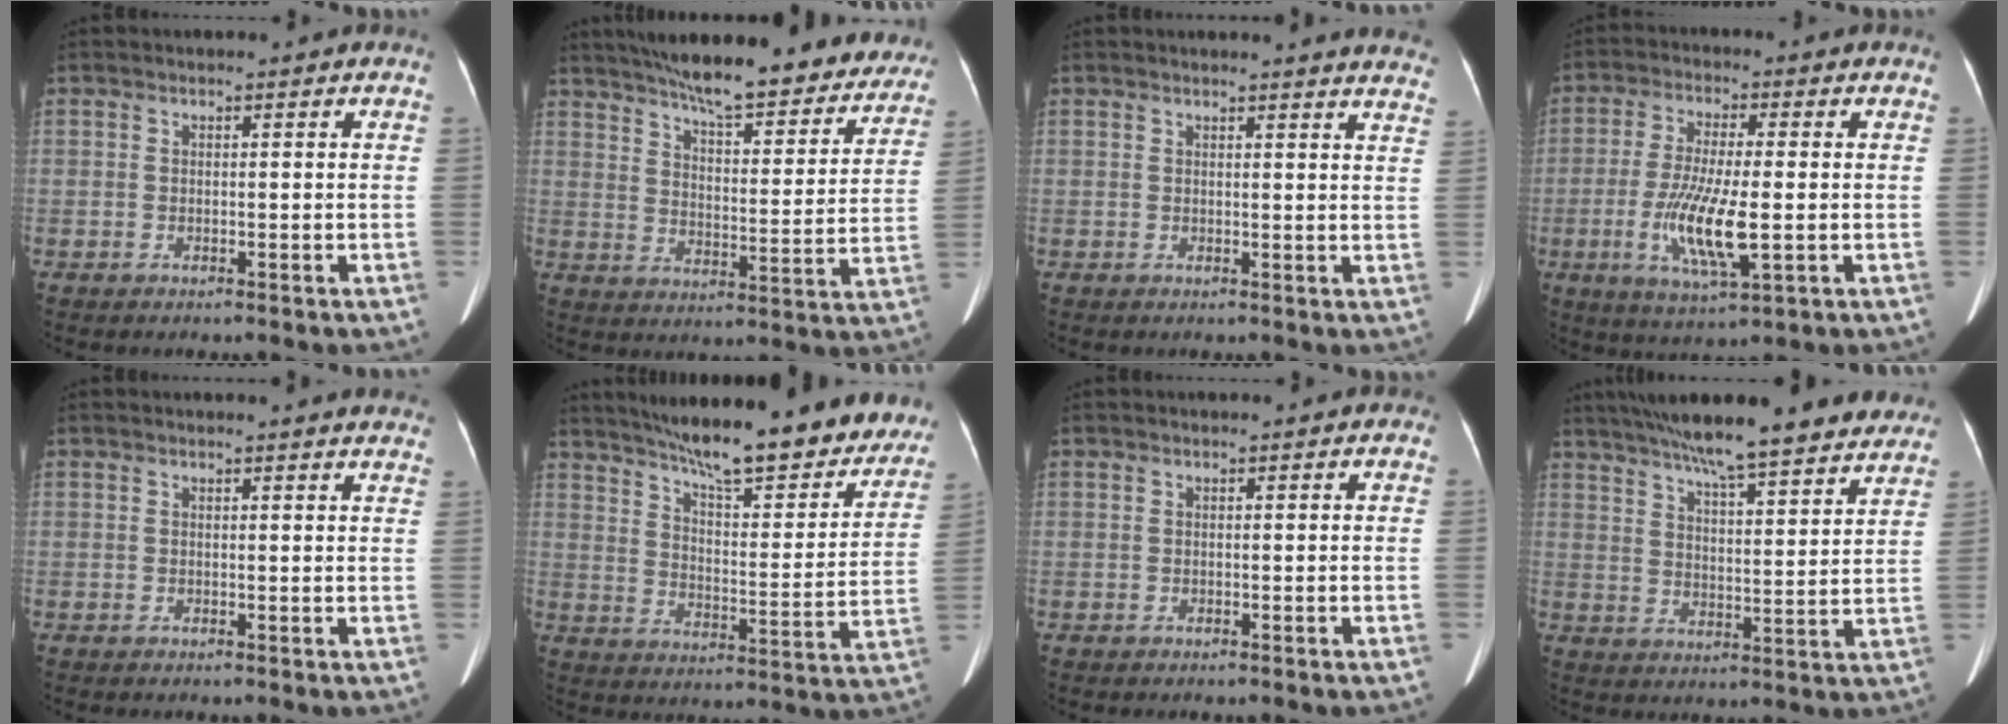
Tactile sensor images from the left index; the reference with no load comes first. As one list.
[{"total": 26.4, "force": [22.8, 5.5, 12.1], "torque": [-0.176, -0.022, 0.290]}, {"total": 12.7, "force": [12.3, 1.1, 3.0], "torque": [-0.012, -0.055, 0.102]}, {"total": 10.1, "force": [-2.0, 1.8, 9.7], "torque": [-0.198, -0.017, -0.036]}, {"total": 9.5, "force": [9.0, 1.5, 2.5], "torque": [-0.009, -0.001, 0.074]}, {"total": 27.0, "force": [22.9, 5.0, 13.5], "torque": [-0.195, -0.041, 0.298]}, {"total": 0.0}, {"total": 23.4, "force": [20.0, 3.0, 11.9], "torque": [-0.182, 0.012, 0.267]}]